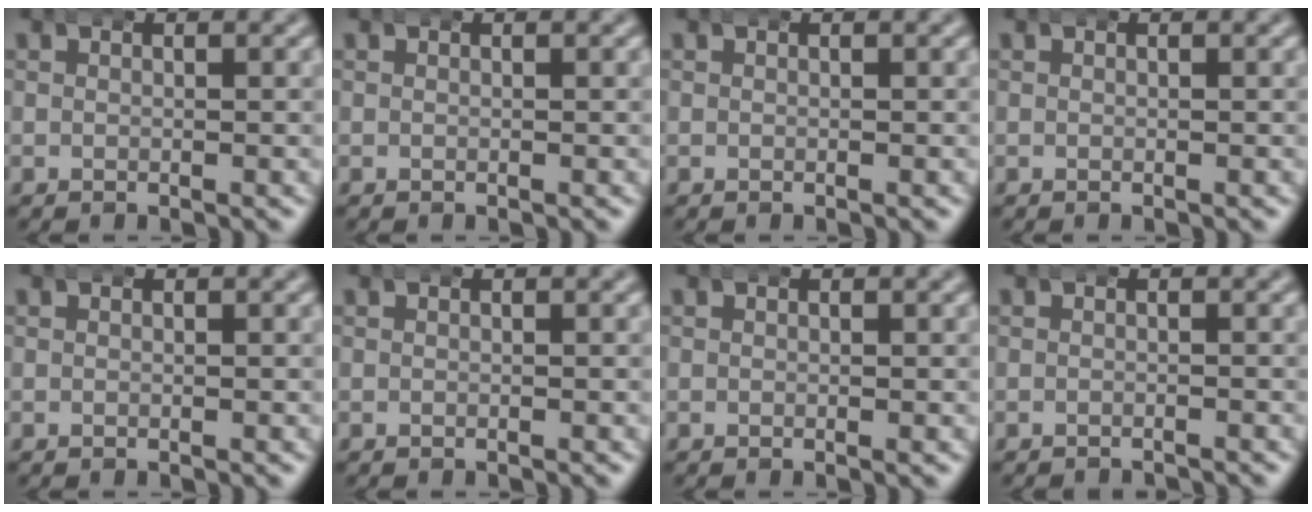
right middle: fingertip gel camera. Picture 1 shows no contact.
{"total": 0.0}
{"total": 0.0}
{"total": 0.0}
{"total": 0.0}
{"total": 0.0}
{"total": 0.0}
{"total": 1.4, "force": [-1.4, 0.0, 0.0], "torque": [0.000, -0.006, -0.019]}